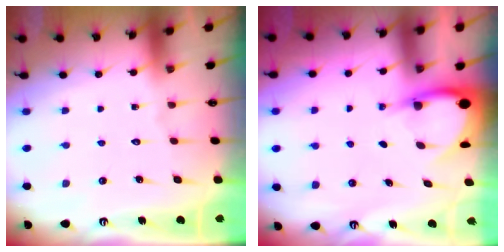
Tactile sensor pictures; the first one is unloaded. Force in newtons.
{"total": 4.0, "press": 4.0, "slide": 0.4}